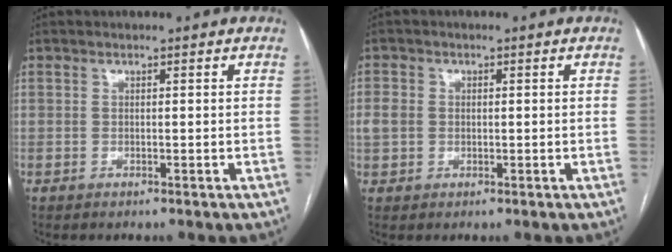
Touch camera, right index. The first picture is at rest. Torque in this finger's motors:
{"motor_torque": [0.33, 0.09, 0.12, 0.04]}